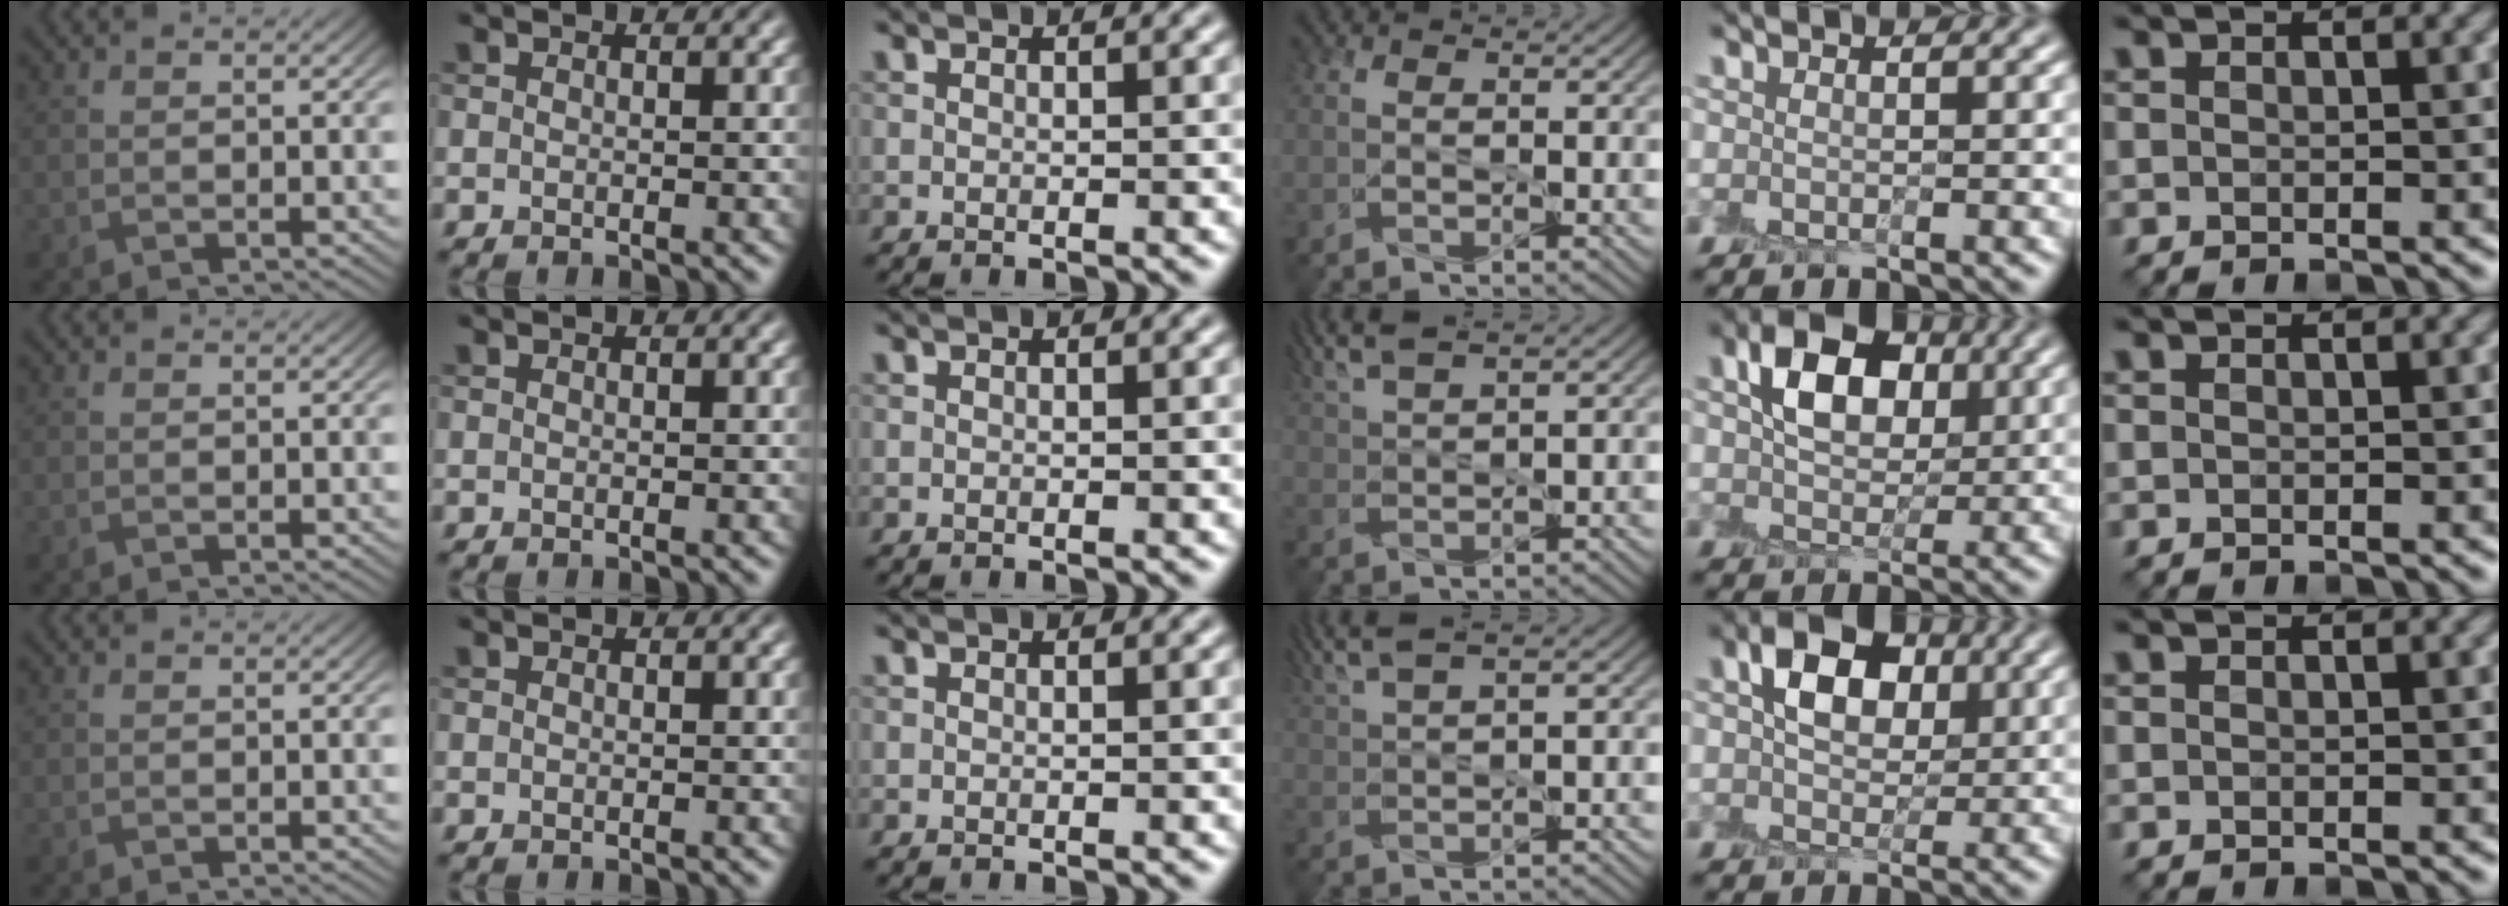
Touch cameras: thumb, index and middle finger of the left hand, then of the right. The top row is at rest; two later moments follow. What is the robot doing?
{"motion": "peel", "object": "postage stamp"}